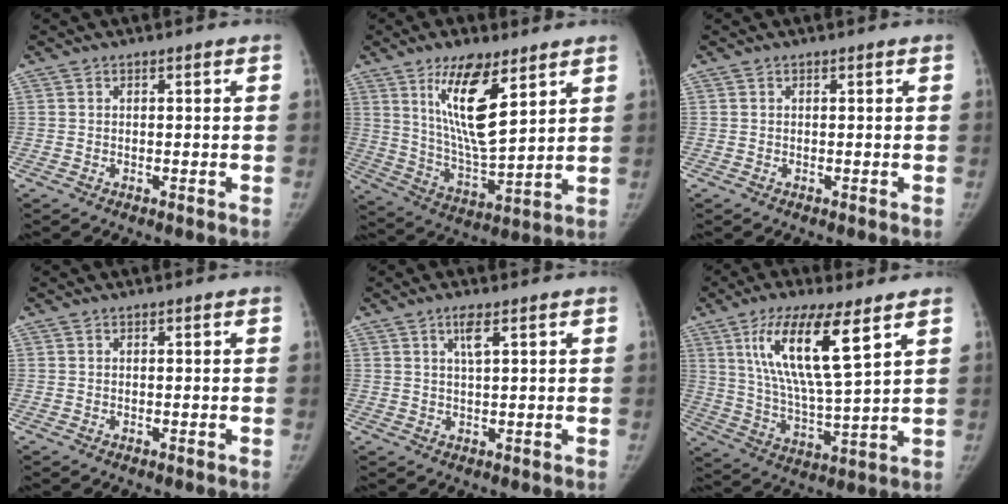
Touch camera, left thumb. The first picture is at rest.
{"total": 14.7, "force": [7.4, 4.8, 11.8], "torque": [-0.193, -0.049, 0.144]}
{"total": 0.0}
{"total": 0.0}
{"total": 3.0, "force": [1.3, 0.7, 2.6], "torque": [-0.049, -0.003, 0.026]}
{"total": 15.7, "force": [7.4, 3.4, 13.4], "torque": [-0.252, -0.038, 0.139]}